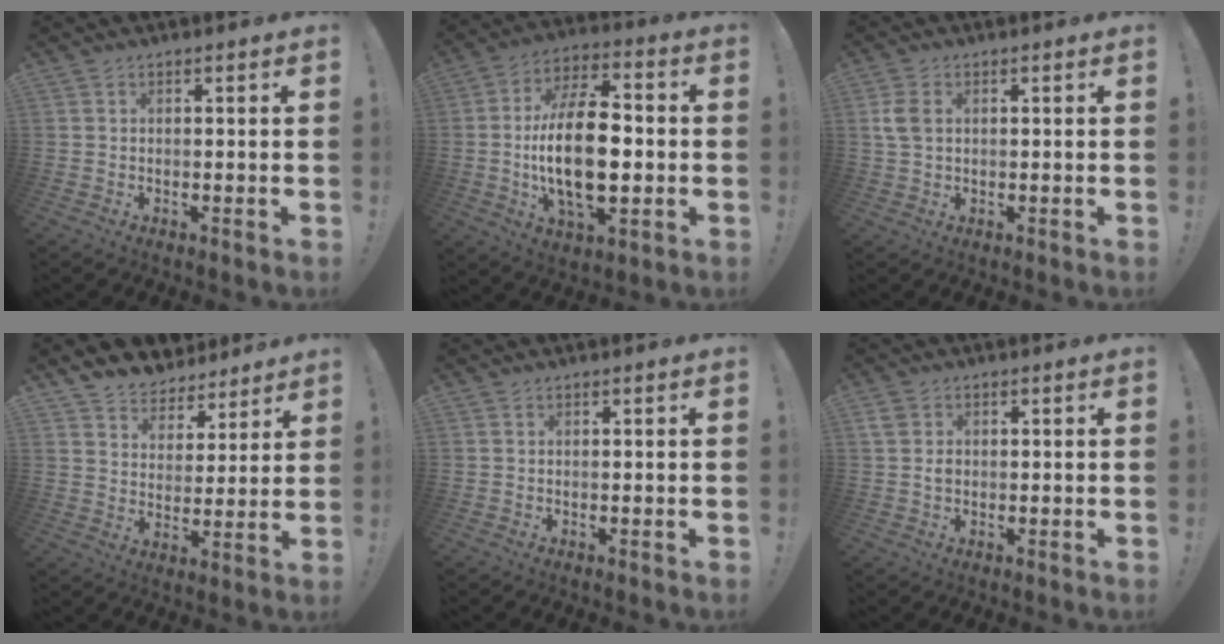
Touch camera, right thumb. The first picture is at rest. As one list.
[{"total": 20.9, "force": [-2.3, 10.6, 17.9], "torque": [-0.324, -0.004, -0.044]}, {"total": 4.4, "force": [1.0, 3.0, 3.0], "torque": [-0.066, -0.001, 0.018]}, {"total": 6.9, "force": [5.3, 4.4, 0.7], "torque": [-0.017, -0.052, 0.106]}, {"total": 0.0}, {"total": 2.7, "force": [0.4, 2.3, 1.4], "torque": [-0.012, -0.004, 0.006]}]